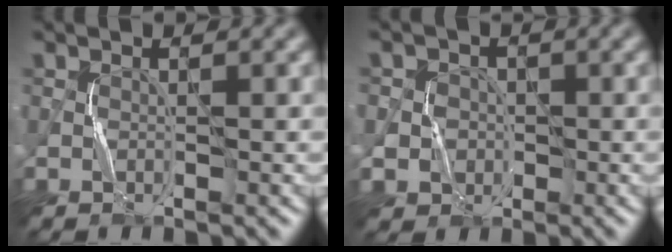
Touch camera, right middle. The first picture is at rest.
{"total": 3.8, "force": [0.0, 3.7, 0.6], "torque": [-0.005, 0.021, -0.009]}